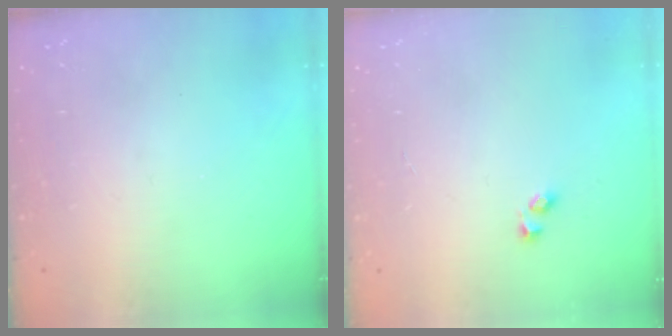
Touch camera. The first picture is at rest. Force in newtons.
{"total": 2.1, "press": 1.7, "slide": 1.2}